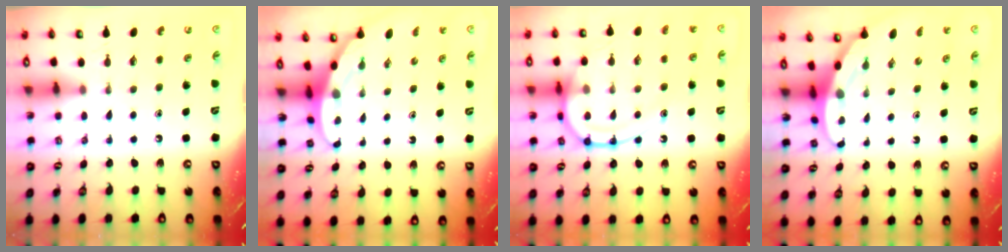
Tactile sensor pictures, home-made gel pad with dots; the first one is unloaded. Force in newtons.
{"total": 2.9, "press": 2.9, "slide": 0.1}
{"total": 15.4, "press": 15.3, "slide": 1.4}
{"total": 3.1, "press": 3.1, "slide": 0.2}